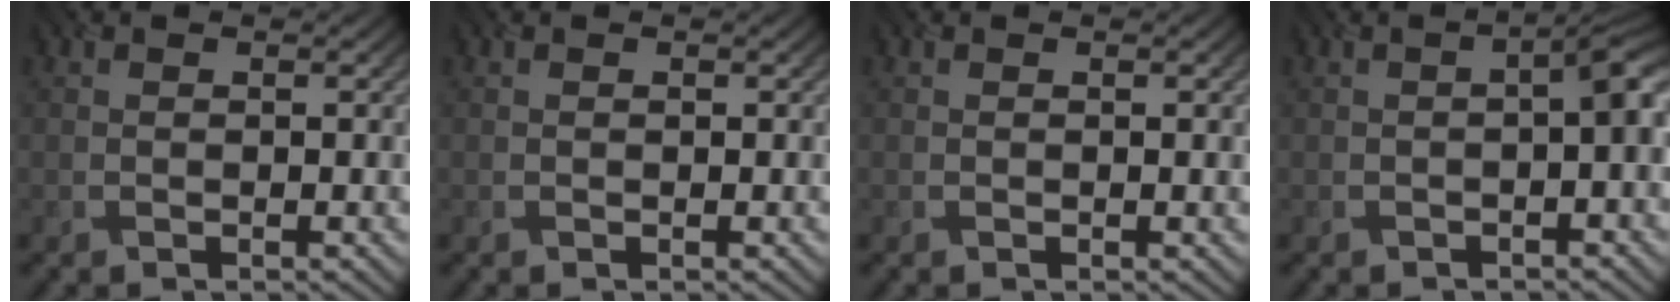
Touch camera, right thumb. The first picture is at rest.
{"total": 0.0}
{"total": 1.2, "force": [0.2, 0.3, 1.2], "torque": [-0.015, 0.001, 0.003]}
{"total": 2.6, "force": [-0.7, 0.6, 2.4], "torque": [-0.035, 0.003, -0.011]}